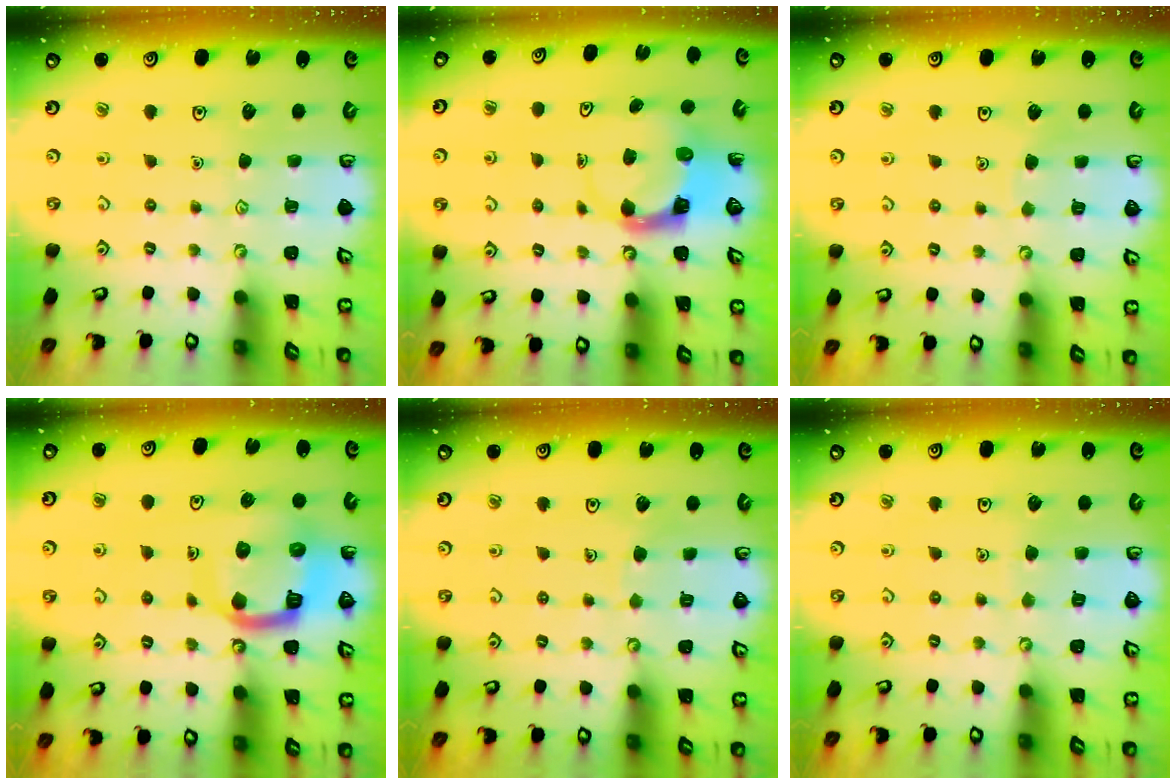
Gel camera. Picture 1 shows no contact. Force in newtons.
{"total": 3.7, "press": 3.7, "slide": 0.6}
{"total": 2.7, "press": 2.7, "slide": 0.2}
{"total": 13.1, "press": 13.0, "slide": 1.5}
{"total": 1.8, "press": 1.8, "slide": 0.0}
{"total": 2.5, "press": 2.5, "slide": 0.3}